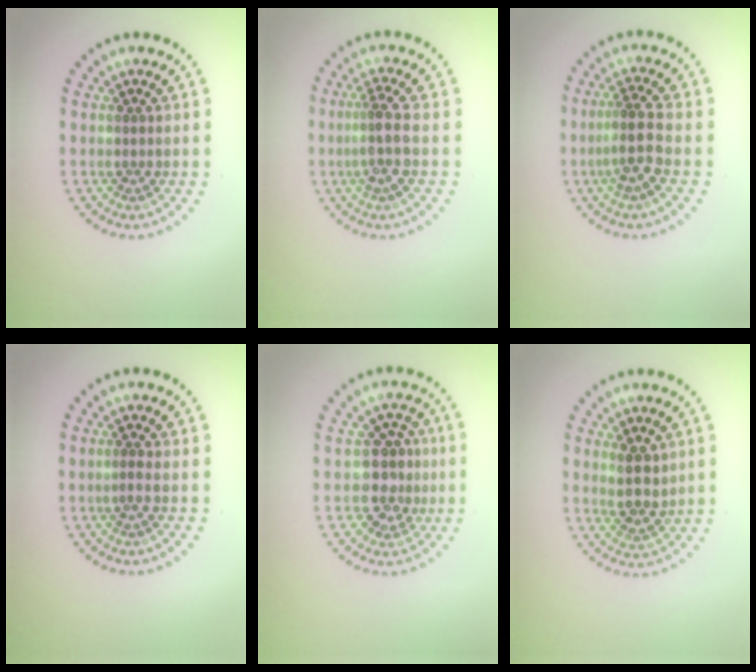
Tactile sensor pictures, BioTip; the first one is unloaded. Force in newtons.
{"total": 2.7, "press": 2.1, "slide": 1.7}
{"total": 3.0, "press": 2.5, "slide": 1.7}
{"total": 0.7, "press": 0.3, "slide": 0.6}
{"total": 3.2, "press": 2.9, "slide": 1.3}
{"total": 2.9, "press": 2.6, "slide": 1.2}